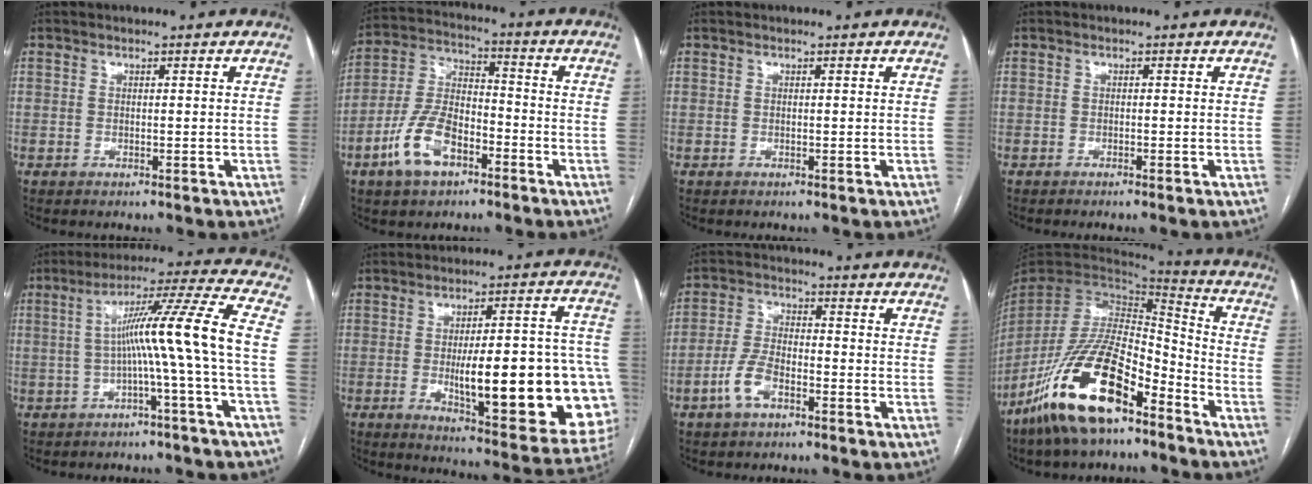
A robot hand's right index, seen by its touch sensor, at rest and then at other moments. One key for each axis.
{"total": 11.3, "fx": -5.7, "fy": 5.4, "fz": 8.1, "tx": -0.184, "ty": 0.012, "tz": -0.104}
{"total": 0.0}
{"total": 0.8, "fx": -0.6, "fy": -0.1, "fz": 0.5, "tx": -0.013, "ty": 0.002, "tz": -0.010}
{"total": 11.4, "fx": -1.2, "fy": -2.6, "fz": 11.1, "tx": -0.176, "ty": 0.027, "tz": -0.016}
{"total": 25.2, "fx": -4.4, "fy": 5.6, "fz": 24.1, "tx": -0.246, "ty": 0.014, "tz": -0.039}
{"total": 6.0, "fx": -3.2, "fy": 2.5, "fz": 4.4, "tx": -0.104, "ty": 0.009, "tz": -0.061}
{"total": 19.5, "fx": -12.4, "fy": 5.6, "fz": 13.9, "tx": -0.301, "ty": -0.020, "tz": -0.233}